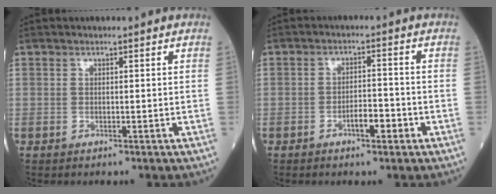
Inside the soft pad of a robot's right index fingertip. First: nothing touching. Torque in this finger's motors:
{"motor_torque": [0.28, 0.01, 0.25, 0.06]}